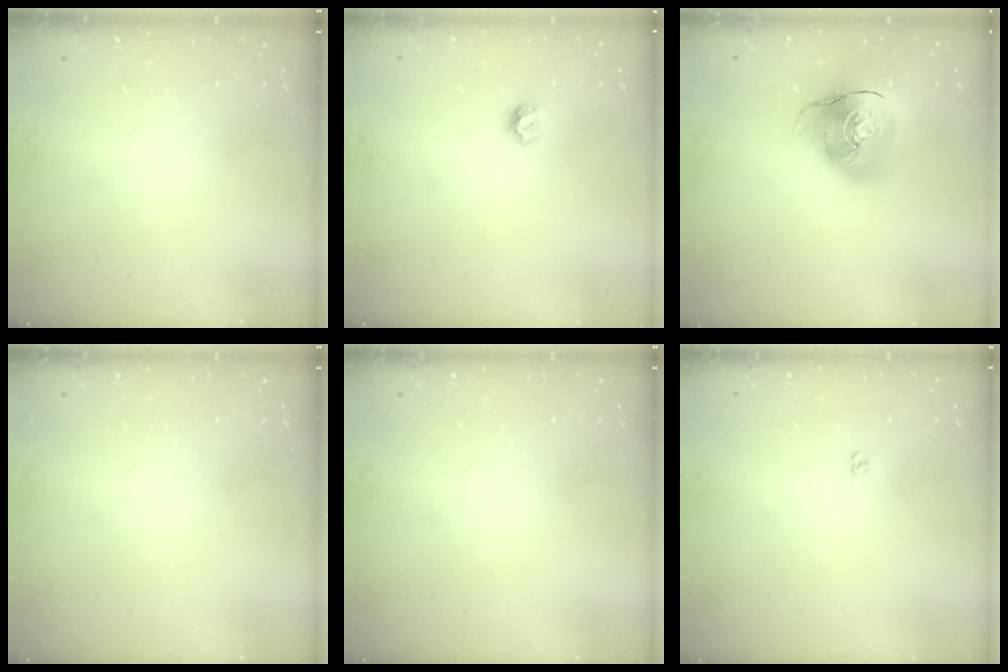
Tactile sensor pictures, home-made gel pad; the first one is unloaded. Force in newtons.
{"total": 5.5, "press": 5.4, "slide": 0.6}
{"total": 14.8, "press": 14.5, "slide": 2.6}
{"total": 0.0}
{"total": 0.0}
{"total": 3.1, "press": 3.0, "slide": 0.4}